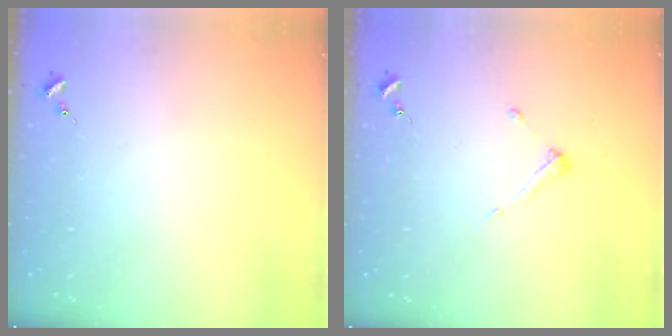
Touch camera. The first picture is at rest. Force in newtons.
{"total": 4.3, "press": 4.3, "slide": 0.2}